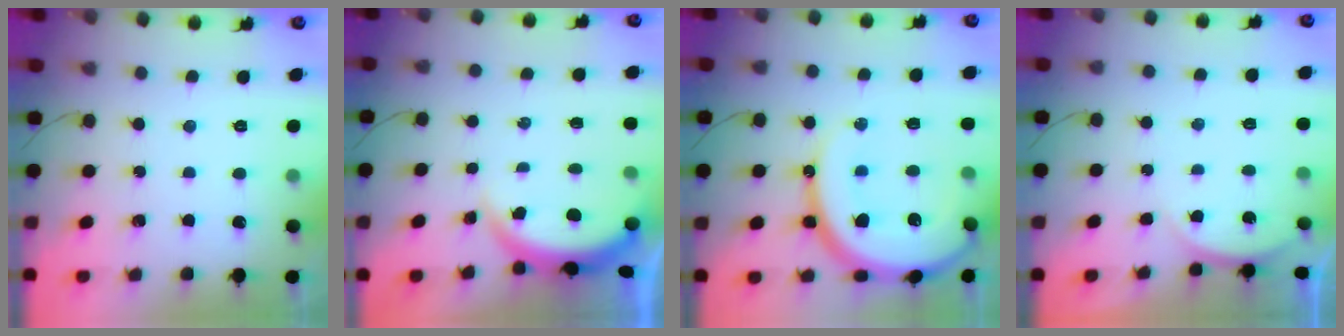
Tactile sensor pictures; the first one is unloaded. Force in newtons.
{"total": 3.6, "press": 3.6, "slide": 0.6}
{"total": 20.8, "press": 20.7, "slide": 2.0}
{"total": 2.8, "press": 2.1, "slide": 1.7}